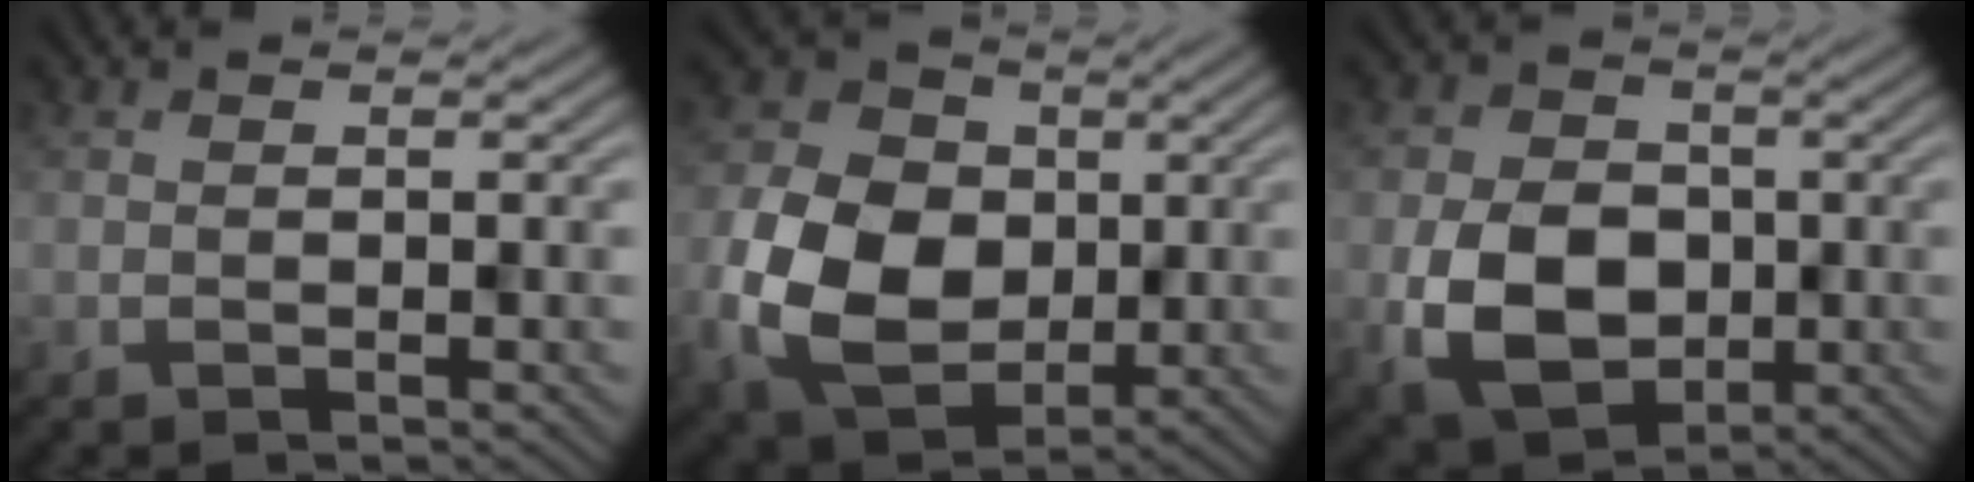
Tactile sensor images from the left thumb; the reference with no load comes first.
{"total": 10.7, "force": [-1.3, 8.4, 6.6], "torque": [-0.158, -0.009, -0.033]}
{"total": 8.6, "force": [-1.8, 6.6, 5.3], "torque": [-0.110, -0.018, -0.038]}